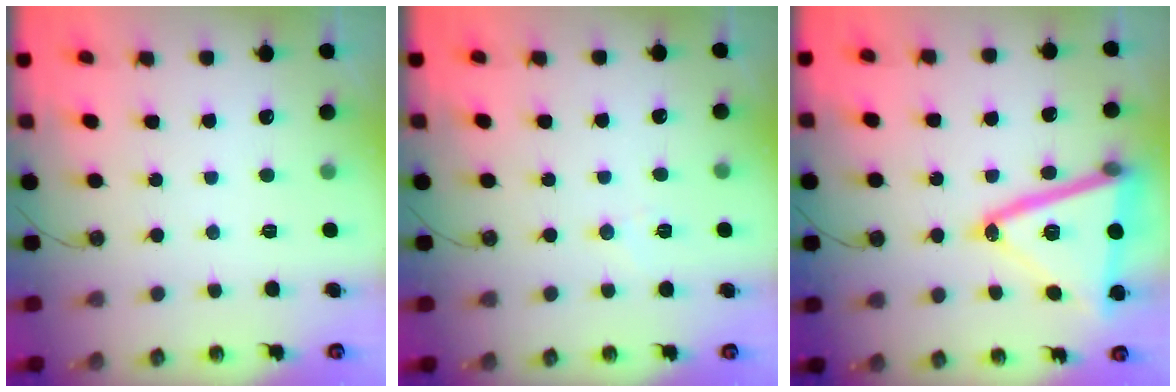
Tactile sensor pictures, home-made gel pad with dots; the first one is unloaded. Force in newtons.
{"total": 4.4, "press": 3.9, "slide": 2.0}
{"total": 23.7, "press": 23.4, "slide": 3.4}